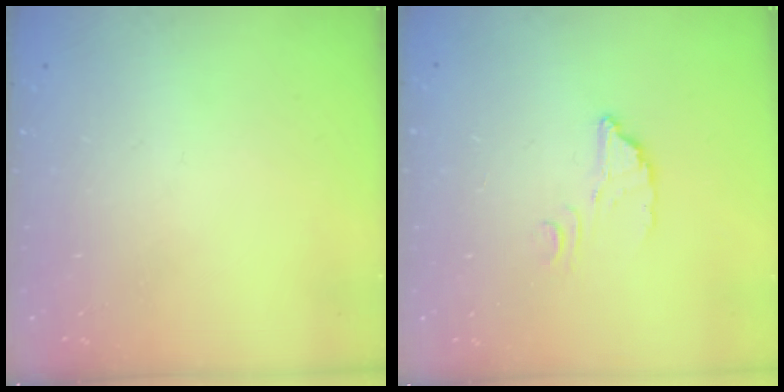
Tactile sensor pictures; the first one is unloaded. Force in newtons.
{"total": 3.4, "press": 3.4, "slide": 0.2}